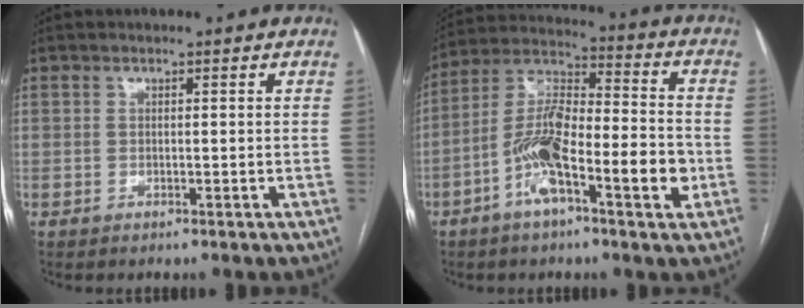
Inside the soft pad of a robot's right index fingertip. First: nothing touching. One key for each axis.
{"total": 15.1, "fx": -5.0, "fy": 3.6, "fz": 13.7, "tx": -0.250, "ty": 0.016, "tz": -0.090}